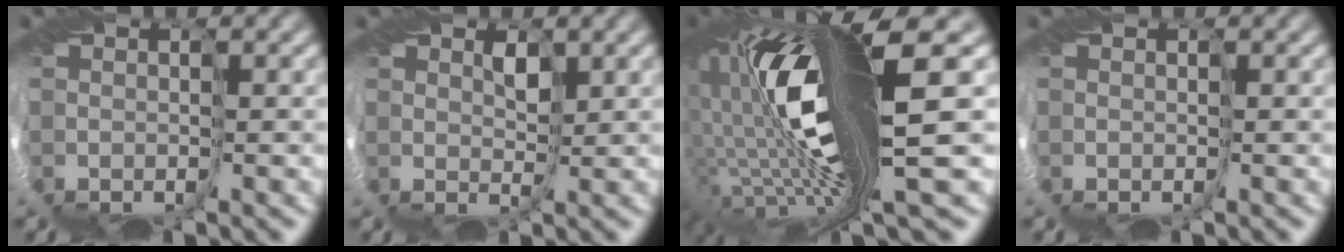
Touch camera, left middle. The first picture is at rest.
{"total": 1.1, "force": [1.1, 0.0, 0.1], "torque": [-0.007, 0.002, 0.024]}
{"total": 14.9, "force": [0.3, 3.3, 14.6], "torque": [-0.268, -0.029, 0.037]}
{"total": 0.0}